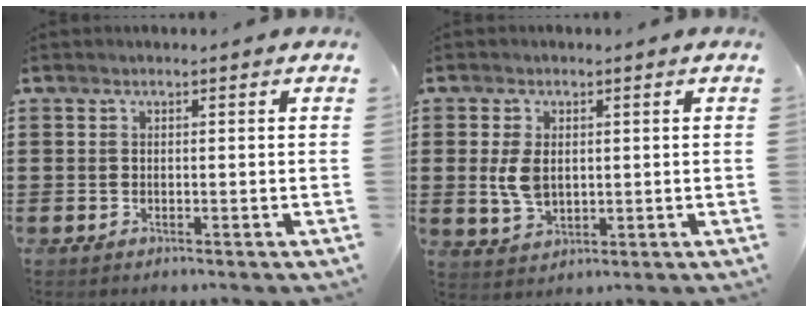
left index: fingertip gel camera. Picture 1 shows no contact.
{"total": 5.1, "force": [0.6, 3.2, 3.9], "torque": [-0.103, 0.001, 0.005]}